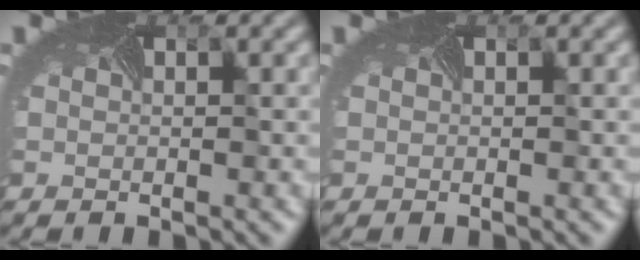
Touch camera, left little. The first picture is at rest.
{"total": 0.0}